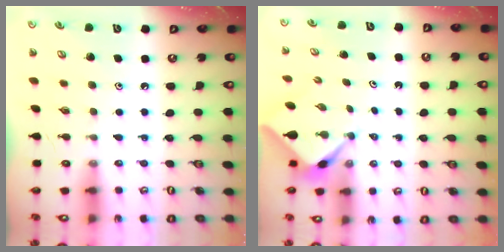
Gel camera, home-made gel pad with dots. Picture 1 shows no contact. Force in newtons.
{"total": 2.1, "press": 2.1, "slide": 0.3}